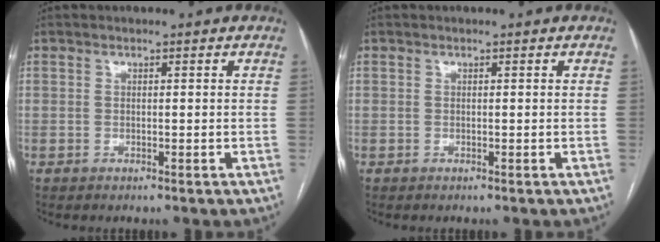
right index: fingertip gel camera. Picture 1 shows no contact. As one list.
[{"total": 0.0}]